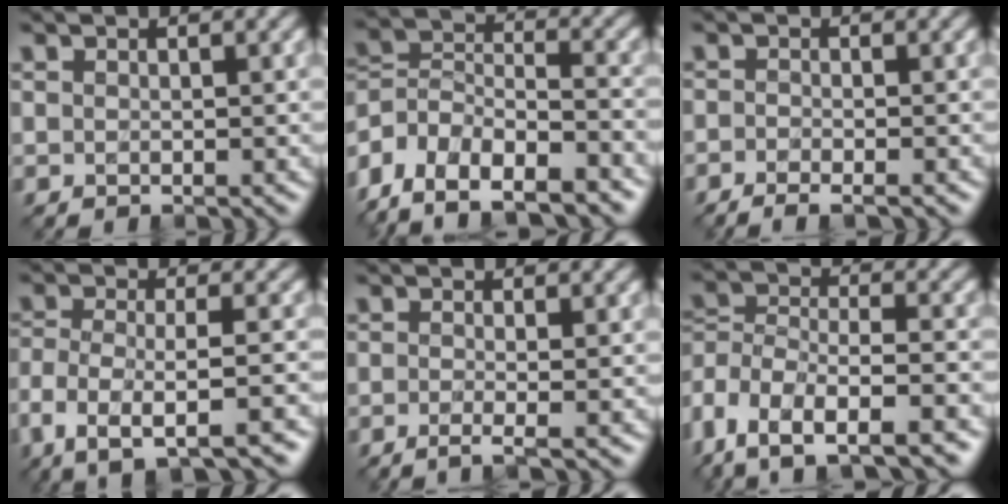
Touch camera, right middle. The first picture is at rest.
{"total": 10.3, "force": [-7.7, 4.8, 4.8], "torque": [-0.082, 0.012, -0.136]}
{"total": 2.8, "force": [-2.0, 0.7, 1.9], "torque": [-0.026, -0.004, -0.032]}
{"total": 6.5, "force": [-3.8, 1.9, 5.0], "torque": [-0.092, -0.005, -0.066]}
{"total": 2.1, "force": [-0.9, 0.6, 1.8], "torque": [-0.020, -0.007, -0.027]}
{"total": 12.0, "force": [-8.3, 5.9, 6.3], "torque": [-0.119, 0.009, -0.116]}